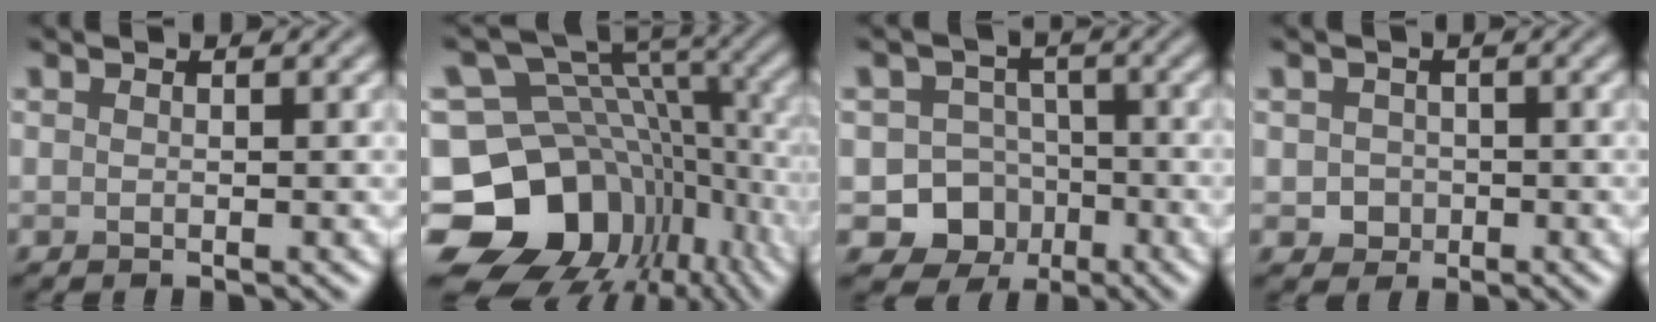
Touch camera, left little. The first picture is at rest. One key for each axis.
{"total": 15.3, "fx": -4.0, "fy": 12.0, "fz": 8.6, "tx": -0.182, "ty": -0.002, "tz": -0.053}
{"total": 8.5, "fx": -3.6, "fy": 7.5, "fz": 1.9, "tx": 0.001, "ty": -0.017, "tz": -0.076}
{"total": 1.7, "fx": -0.2, "fy": 1.6, "fz": 0.5, "tx": -0.004, "ty": -0.005, "tz": -0.004}